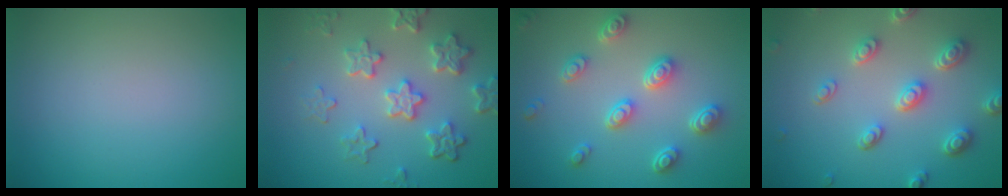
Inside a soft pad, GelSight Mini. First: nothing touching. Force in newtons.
{"total": 5.6, "press": 4.4, "slide": 3.6}
{"total": 4.4, "press": 3.7, "slide": 2.3}
{"total": 4.6, "press": 3.8, "slide": 2.7}